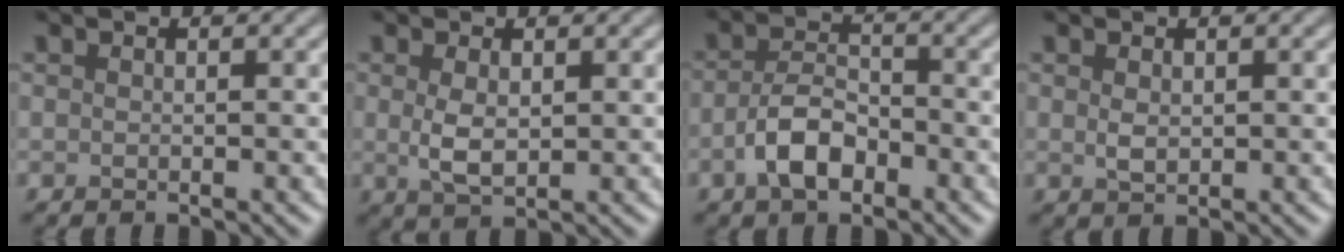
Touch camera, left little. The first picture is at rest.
{"total": 2.7, "force": [0.4, 1.4, 2.3], "torque": [-0.052, -0.004, 0.011]}
{"total": 4.2, "force": [-1.9, 2.2, 3.0], "torque": [-0.056, 0.005, -0.041]}
{"total": 1.4, "force": [0.3, 0.9, 1.0], "torque": [-0.024, -0.002, 0.009]}